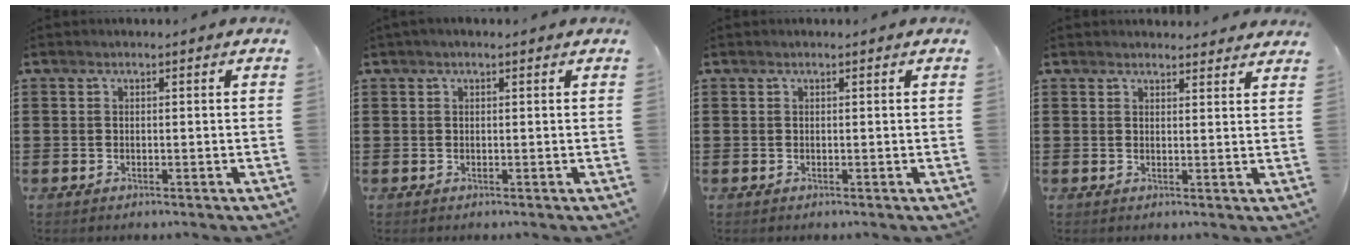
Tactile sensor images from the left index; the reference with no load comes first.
{"total": 0.6, "force": [0.3, 0.1, 0.5], "torque": [-0.009, 0.003, 0.006]}
{"total": 0.0}
{"total": 2.2, "force": [2.2, 0.2, 0.0], "torque": [-0.004, -0.003, 0.043]}